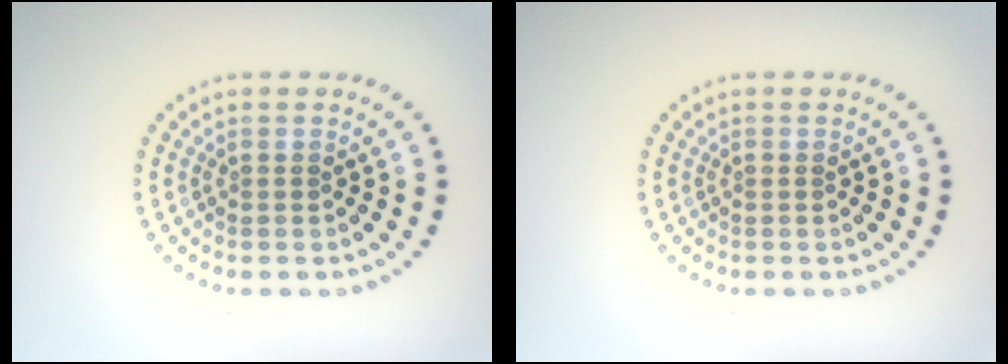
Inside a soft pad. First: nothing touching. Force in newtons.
{"total": 0.0}